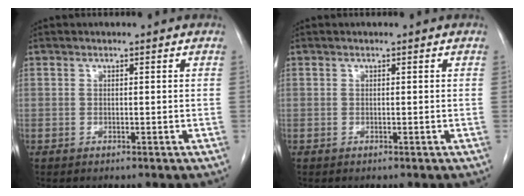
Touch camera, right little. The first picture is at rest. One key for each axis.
{"total": 0.0}